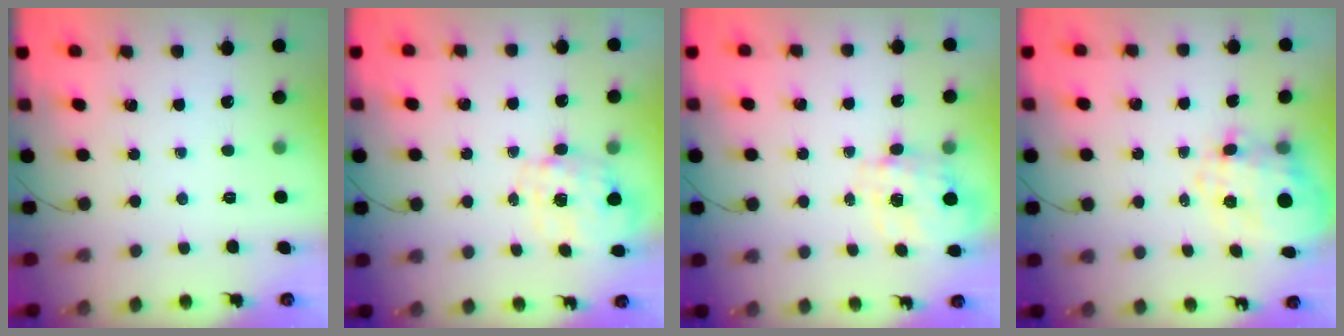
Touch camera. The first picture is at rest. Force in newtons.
{"total": 2.8, "press": 2.6, "slide": 0.9}
{"total": 3.5, "press": 3.4, "slide": 1.0}
{"total": 8.9, "press": 8.6, "slide": 2.2}